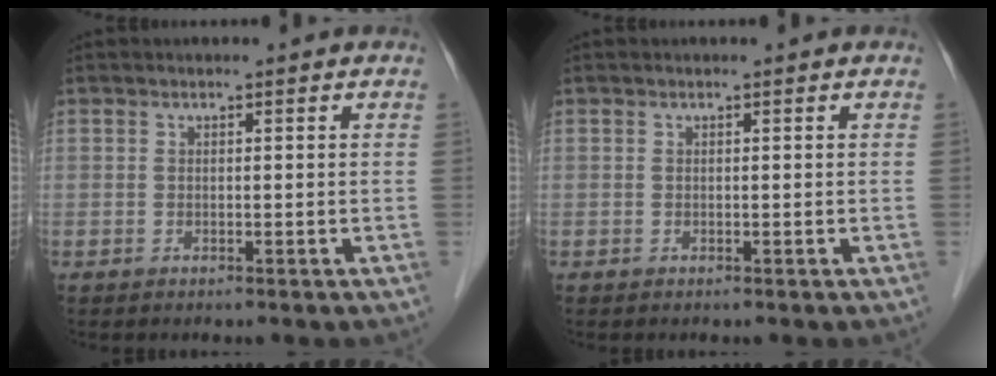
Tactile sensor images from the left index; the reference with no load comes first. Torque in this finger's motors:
{"motor_torque": [-0.02, 0.10, 0.00, -0.01]}